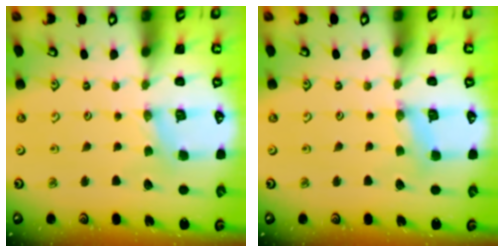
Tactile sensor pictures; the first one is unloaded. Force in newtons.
{"total": 2.6, "press": 2.6, "slide": 0.3}